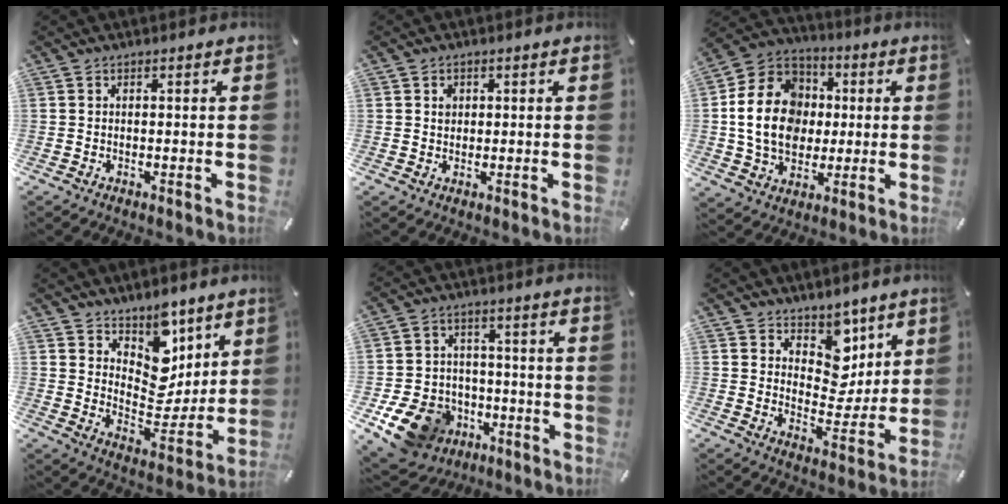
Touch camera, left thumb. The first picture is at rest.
{"total": 1.7, "force": [0.5, 1.6, 0.5], "torque": [0.003, -0.003, 0.003]}
{"total": 17.7, "force": [0.5, 14.8, 9.7], "torque": [-0.202, 0.019, 0.012]}
{"total": 10.1, "force": [6.7, 7.3, 2.2], "torque": [-0.016, -0.089, 0.125]}
{"total": 13.0, "force": [-6.2, 10.2, 5.1], "torque": [-0.093, 0.039, -0.101]}
{"total": 10.9, "force": [6.1, 7.9, 4.4], "torque": [-0.050, -0.061, 0.112]}